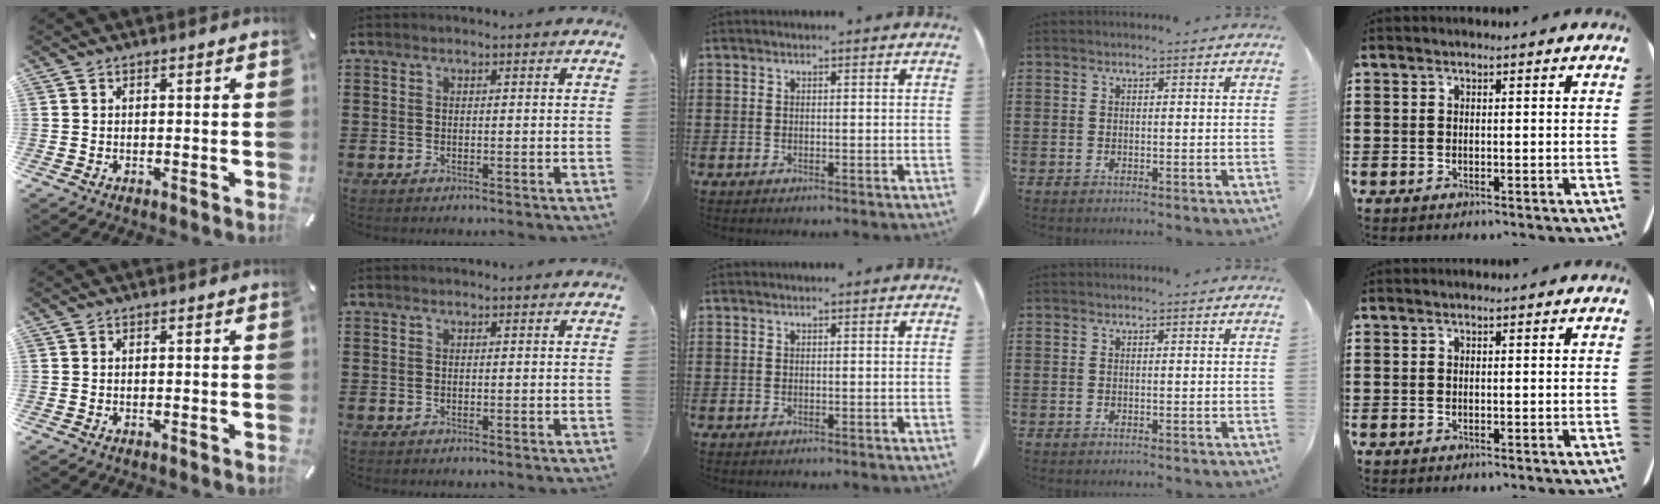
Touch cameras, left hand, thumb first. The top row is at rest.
{}